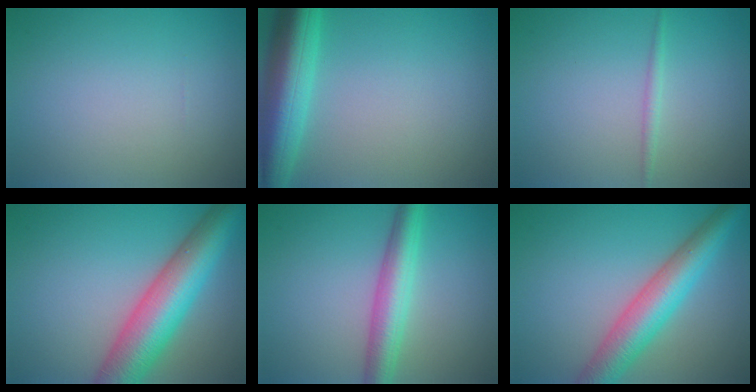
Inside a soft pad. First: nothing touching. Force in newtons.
{"total": 7.8, "press": 7.8, "slide": 0.4}
{"total": 0.9, "press": 0.9, "slide": 0.1}
{"total": 9.3, "press": 9.3, "slide": 0.2}
{"total": 4.5, "press": 4.5, "slide": 0.1}
{"total": 6.4, "press": 6.4, "slide": 0.1}